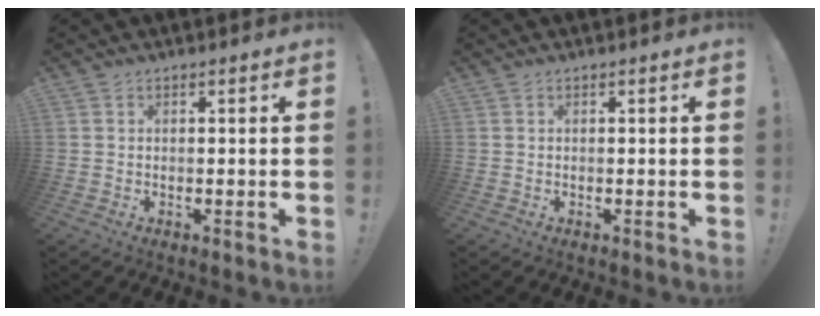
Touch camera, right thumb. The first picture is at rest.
{"total": 0.0}